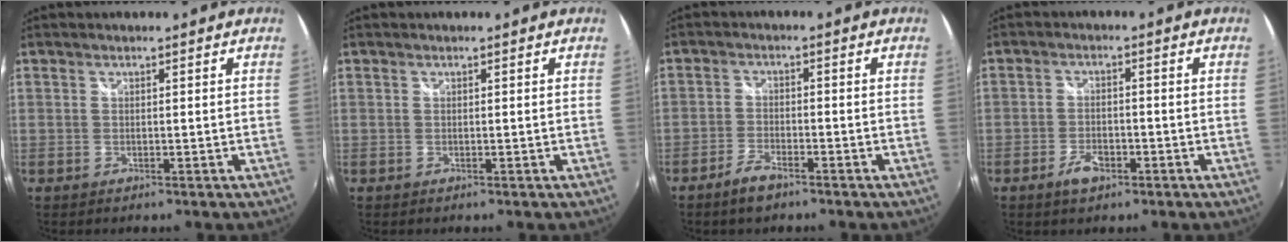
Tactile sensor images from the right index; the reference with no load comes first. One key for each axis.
{"total": 0.0}
{"total": 4.3, "fx": -3.3, "fy": 1.6, "fz": 2.3, "tx": -0.063, "ty": -0.002, "tz": -0.065}
{"total": 4.5, "fx": -2.6, "fy": 2.3, "fz": 2.8, "tx": -0.064, "ty": -0.001, "tz": -0.045}